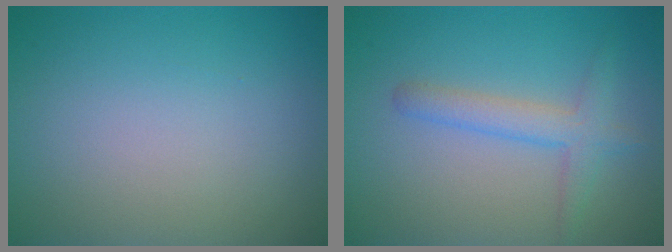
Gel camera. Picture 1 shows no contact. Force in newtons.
{"total": 2.8, "press": 2.8, "slide": 0.2}